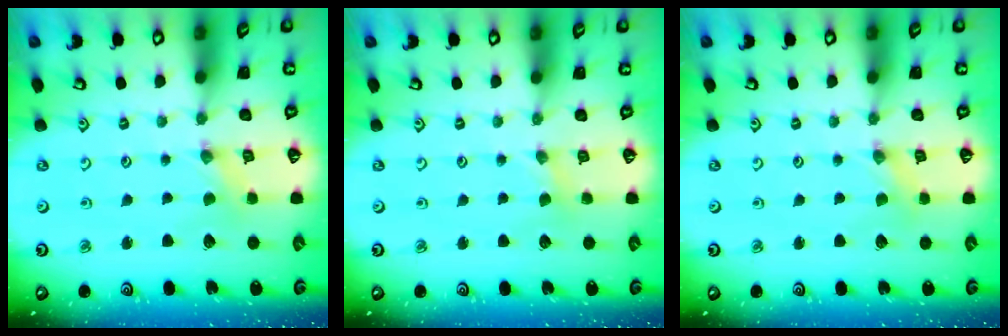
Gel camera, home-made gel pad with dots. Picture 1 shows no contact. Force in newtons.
{"total": 1.1, "press": 1.1, "slide": 0.2}
{"total": 0.5, "press": 0.5, "slide": 0.1}